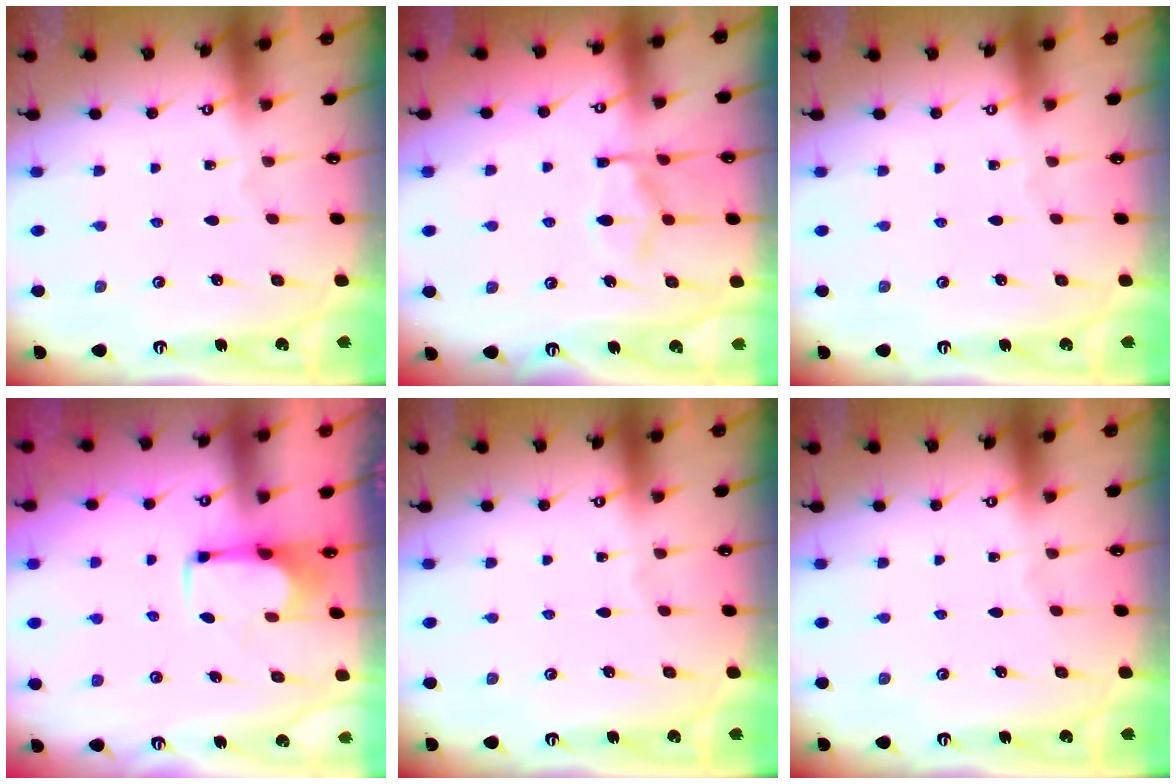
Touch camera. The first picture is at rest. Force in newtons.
{"total": 11.3, "press": 11.3, "slide": 1.1}
{"total": 0.0}
{"total": 2.4, "press": 2.2, "slide": 1.1}
{"total": 0.0}
{"total": 0.0}